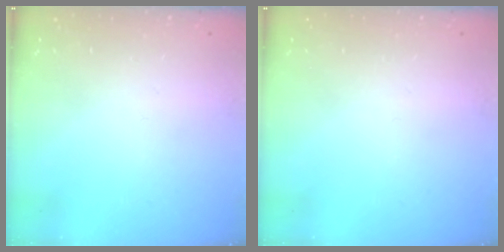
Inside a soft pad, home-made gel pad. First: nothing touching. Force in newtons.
{"total": 0.0}